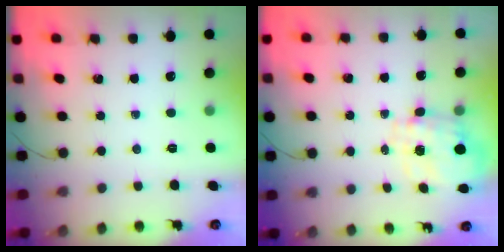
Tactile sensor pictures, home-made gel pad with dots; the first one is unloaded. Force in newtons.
{"total": 2.9, "press": 2.7, "slide": 1.2}